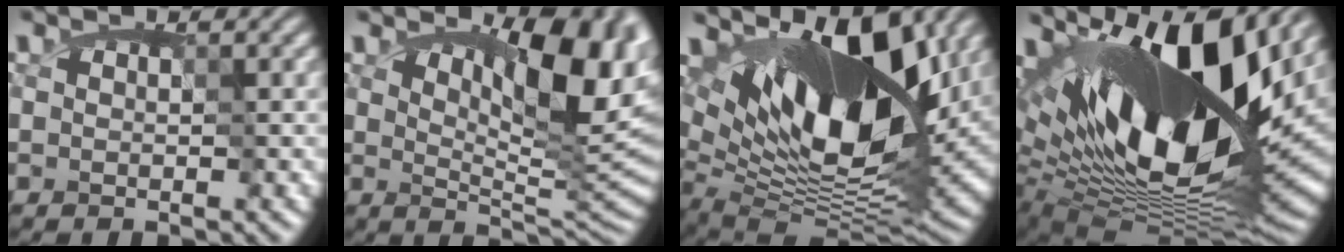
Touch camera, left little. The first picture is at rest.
{"total": 9.9, "force": [3.0, 4.6, 8.2], "torque": [-0.109, -0.008, 0.051]}
{"total": 14.2, "force": [4.6, 7.4, 11.2], "torque": [-0.184, 0.002, 0.078]}
{"total": 16.2, "force": [4.7, 8.0, 13.3], "torque": [-0.231, 0.010, 0.076]}